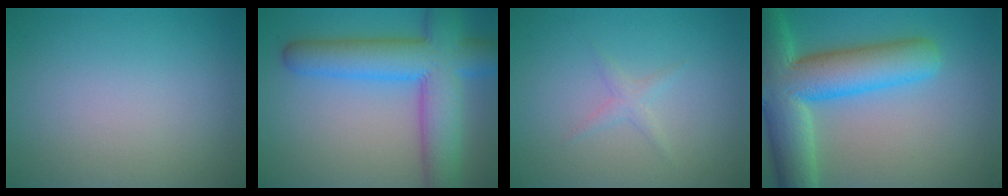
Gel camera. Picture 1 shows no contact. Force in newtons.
{"total": 9.9, "press": 9.9, "slide": 0.4}
{"total": 1.1, "press": 1.1, "slide": 0.1}
{"total": 11.3, "press": 11.2, "slide": 0.6}